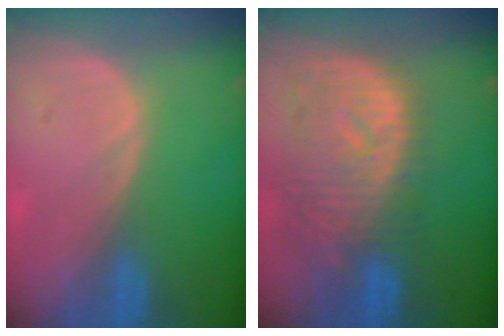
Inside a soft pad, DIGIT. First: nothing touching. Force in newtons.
{"total": 11.3, "press": 9.9, "slide": 5.5}